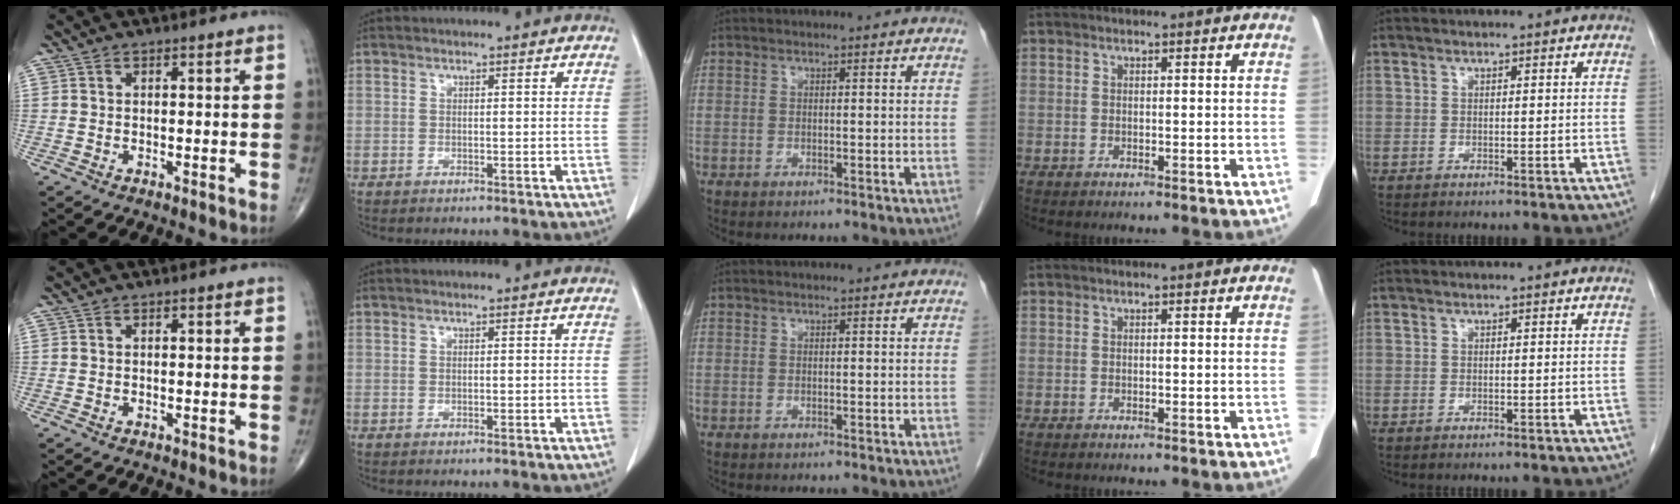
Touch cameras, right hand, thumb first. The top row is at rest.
{}